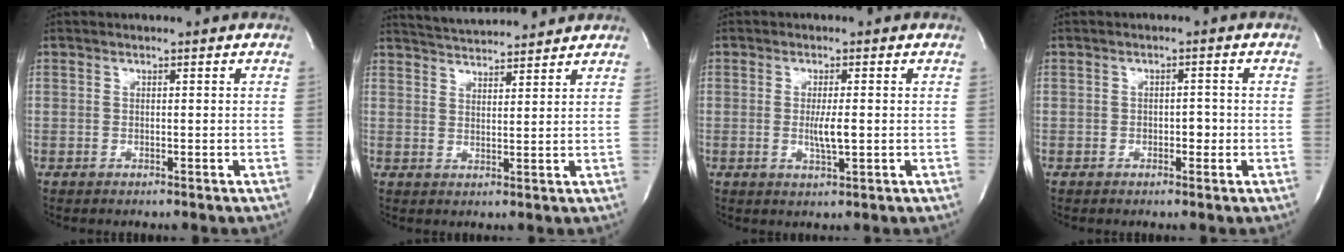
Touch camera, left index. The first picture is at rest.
{"total": 9.3, "force": [8.9, 0.7, 2.5], "torque": [-0.052, 0.021, 0.138]}
{"total": 3.3, "force": [-0.4, 0.3, 3.3], "torque": [-0.063, -0.006, -0.004]}
{"total": 1.9, "force": [-0.6, 1.1, 1.4], "torque": [-0.016, 0.004, -0.009]}